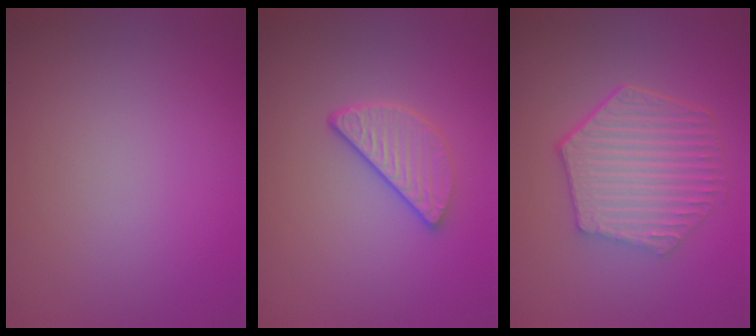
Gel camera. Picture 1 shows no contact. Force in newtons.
{"total": 3.4, "press": 2.7, "slide": 2.0}
{"total": 6.5, "press": 4.9, "slide": 4.3}